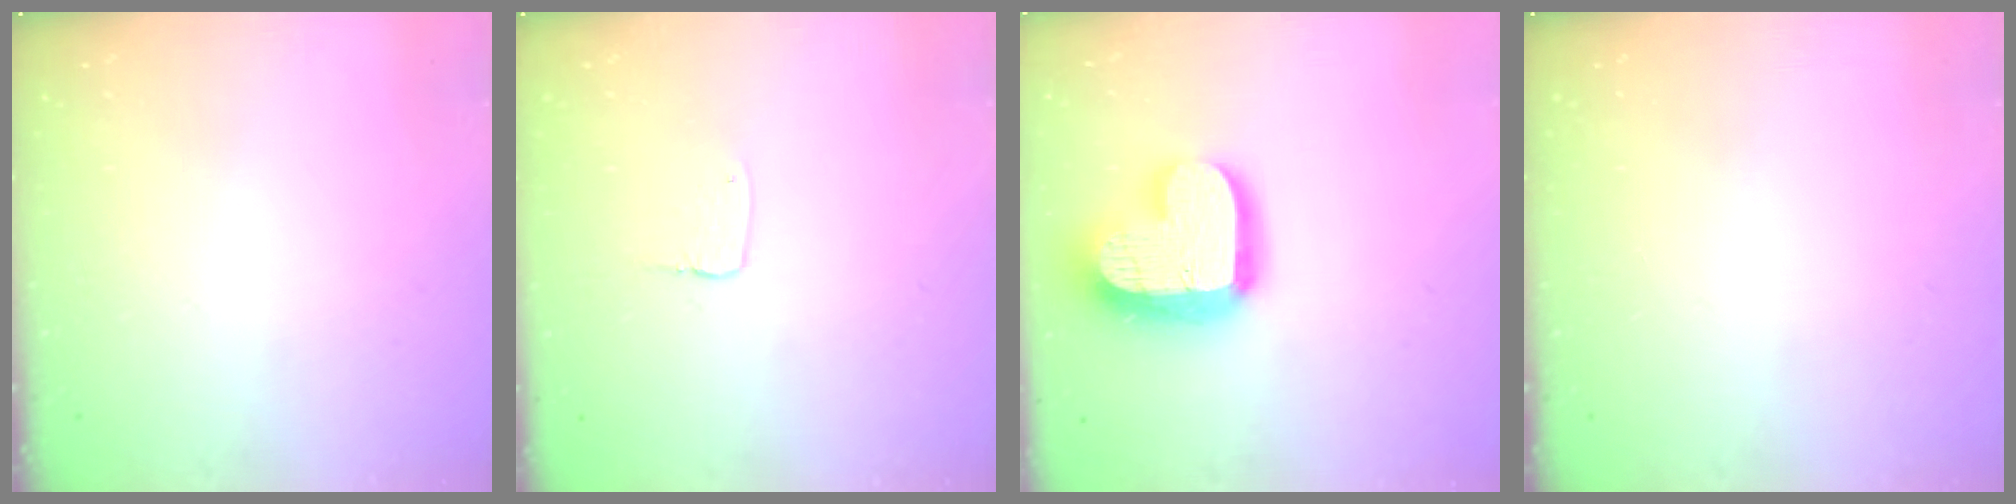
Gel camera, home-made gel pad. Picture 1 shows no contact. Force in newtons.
{"total": 2.9, "press": 2.9, "slide": 0.2}
{"total": 18.6, "press": 18.6, "slide": 1.4}
{"total": 0.0}